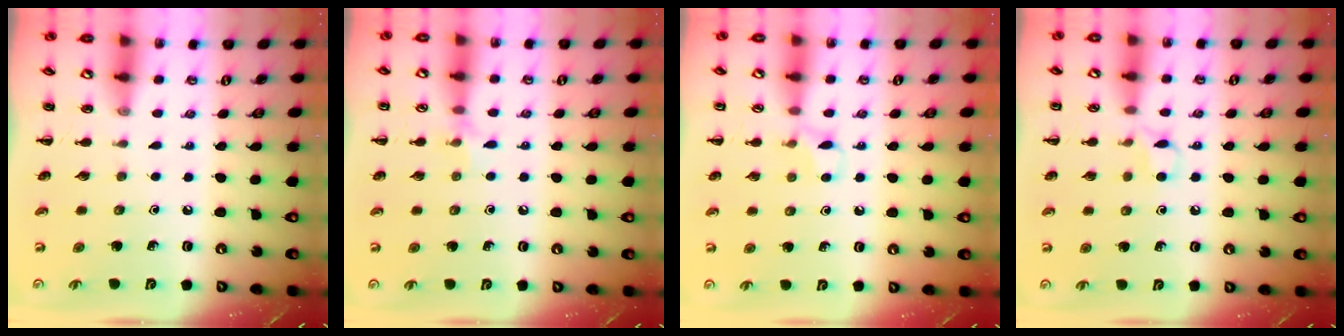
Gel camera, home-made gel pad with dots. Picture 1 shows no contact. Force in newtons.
{"total": 5.6, "press": 5.3, "slide": 1.8}
{"total": 6.4, "press": 6.1, "slide": 1.9}
{"total": 3.7, "press": 3.6, "slide": 0.8}